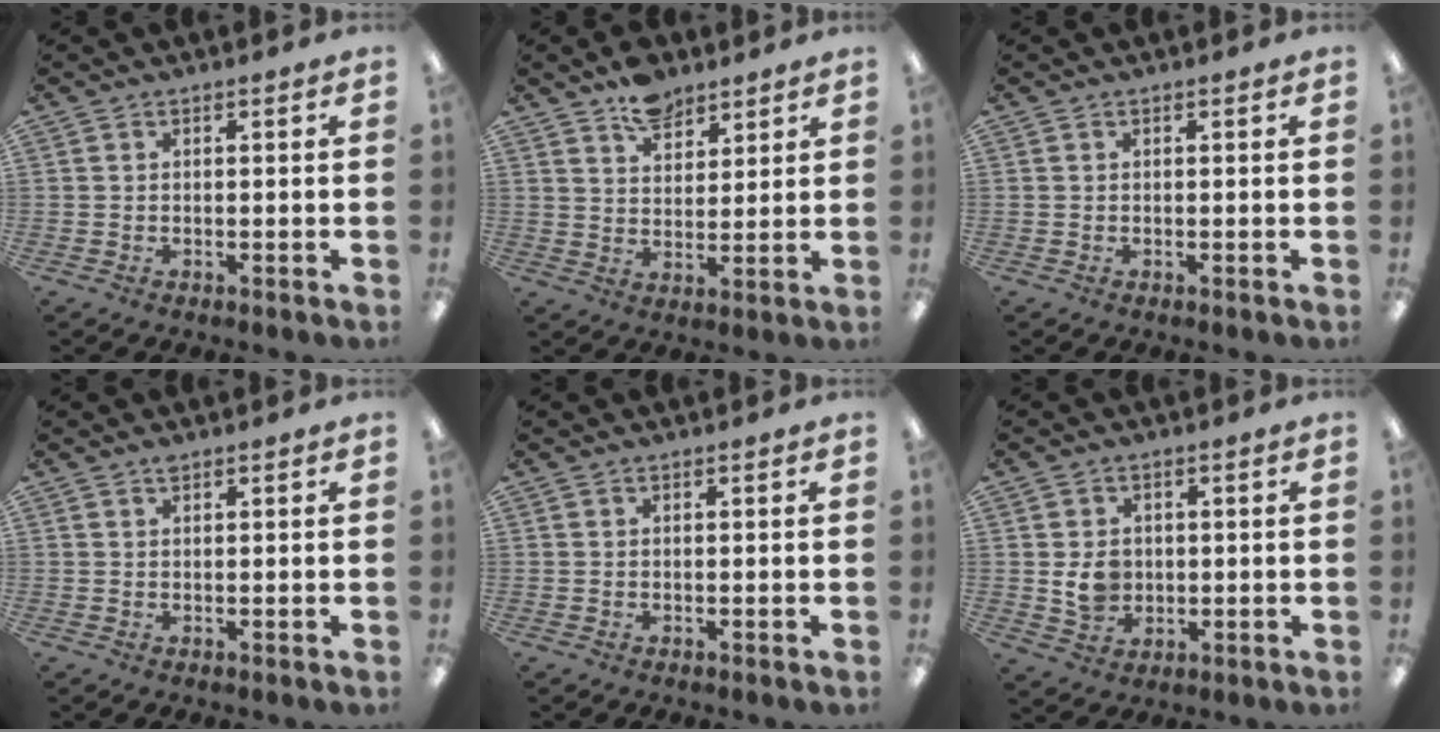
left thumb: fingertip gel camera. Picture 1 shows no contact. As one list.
[{"total": 7.9, "force": [6.0, 4.4, 2.7], "torque": [-0.041, -0.027, 0.108]}, {"total": 0.0}, {"total": 0.9, "force": [0.8, 0.3, 0.4], "torque": [-0.010, 0.002, 0.013]}, {"total": 0.0}, {"total": 6.1, "force": [0.4, 5.2, 3.3], "torque": [-0.048, 0.001, 0.007]}]